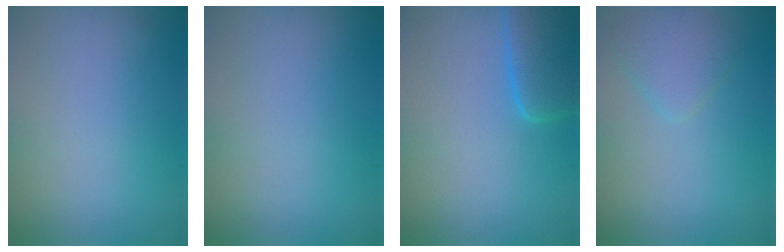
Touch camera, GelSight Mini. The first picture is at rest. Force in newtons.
{"total": 0.0}
{"total": 5.2, "press": 5.1, "slide": 0.5}
{"total": 2.0, "press": 2.0, "slide": 0.2}